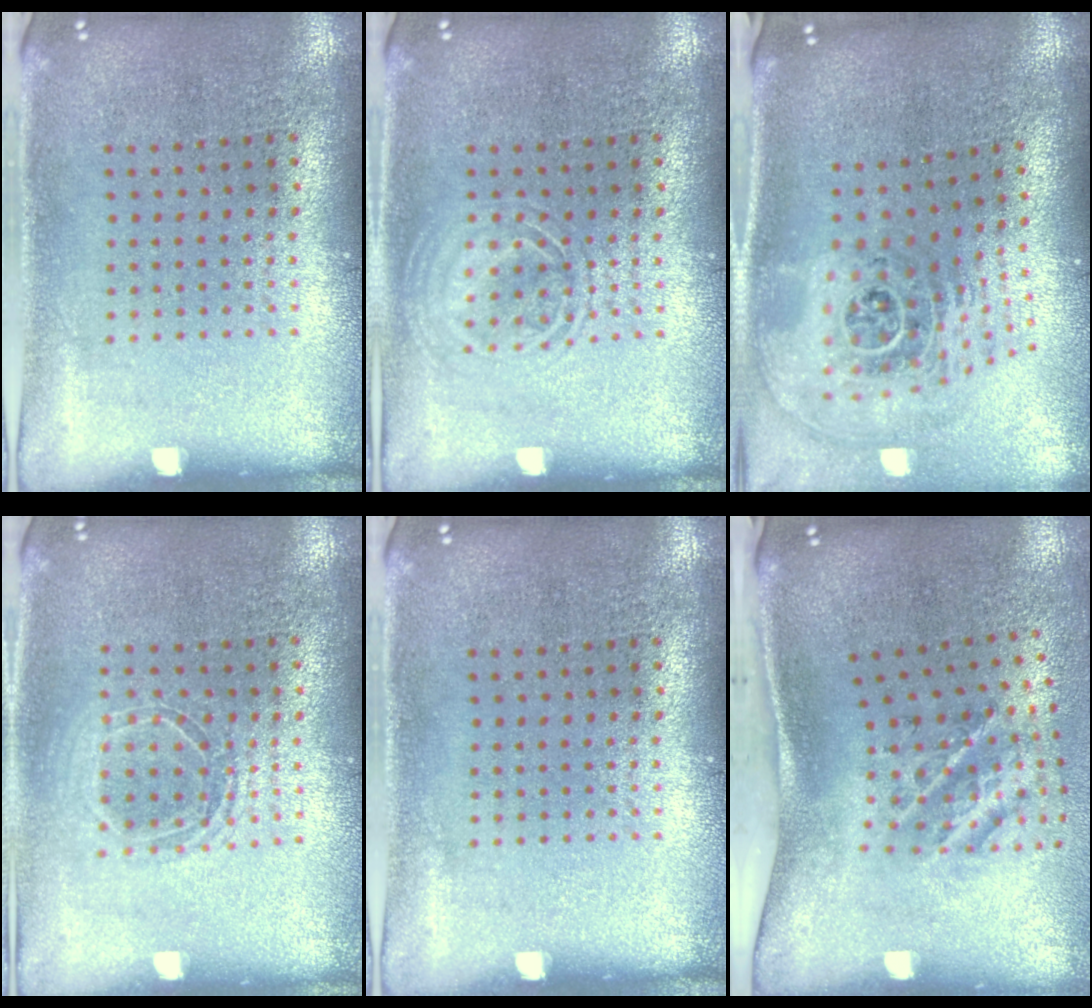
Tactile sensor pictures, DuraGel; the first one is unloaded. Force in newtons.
{"total": 2.0, "press": 1.9, "slide": 0.3}
{"total": 2.6, "press": 1.8, "slide": 1.9}
{"total": 1.4, "press": 1.2, "slide": 0.7}
{"total": 0.0}
{"total": 2.1, "press": 1.3, "slide": 1.7}